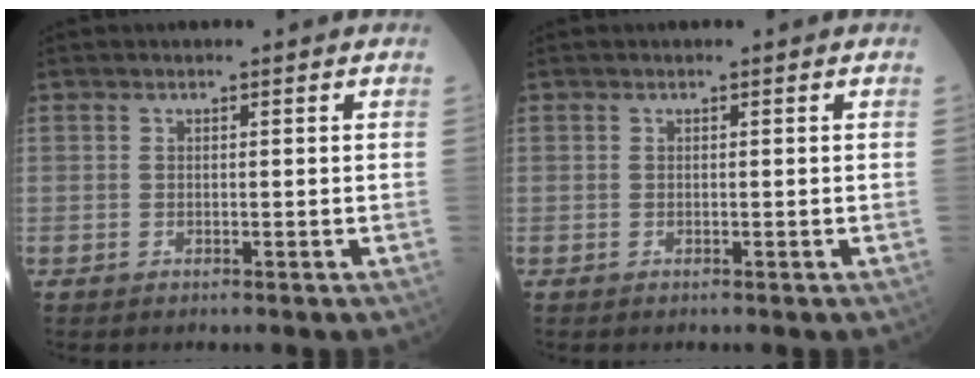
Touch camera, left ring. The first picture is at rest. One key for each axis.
{"total": 0.0}